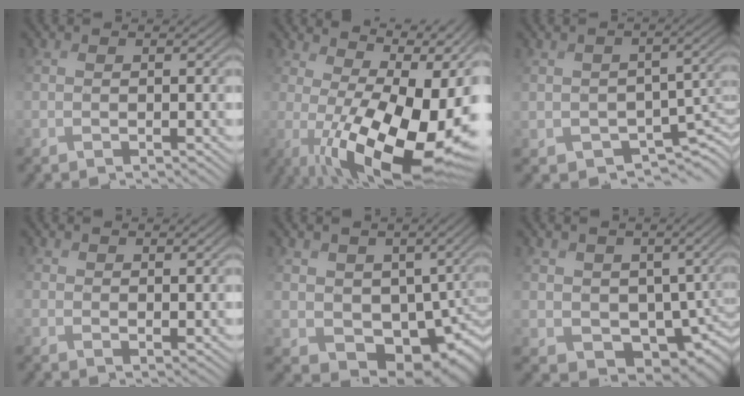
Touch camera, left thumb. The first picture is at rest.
{"total": 13.4, "force": [0.1, 5.9, 12.0], "torque": [-0.171, -0.018, 0.022]}
{"total": 3.6, "force": [-2.0, 2.7, 1.3], "torque": [-0.019, -0.015, -0.025]}
{"total": 2.0, "force": [1.9, -0.1, -0.4], "torque": [0.001, -0.004, 0.043]}
{"total": 7.4, "force": [0.3, 6.3, 3.8], "torque": [-0.082, -0.042, 0.030]}
{"total": 6.1, "force": [0.1, 5.5, 2.6], "torque": [-0.064, -0.040, 0.022]}